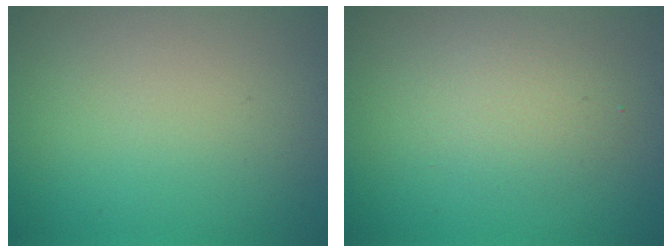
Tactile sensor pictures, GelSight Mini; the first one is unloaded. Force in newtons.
{"total": 2.8, "press": 2.8, "slide": 0.3}